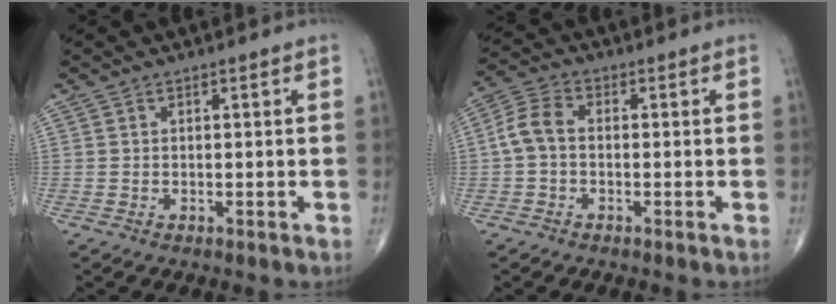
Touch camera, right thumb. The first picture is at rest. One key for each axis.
{"total": 5.4, "fx": -0.4, "fy": 3.6, "fz": 4.1, "tx": -0.082, "ty": 0.018, "tz": -0.019}